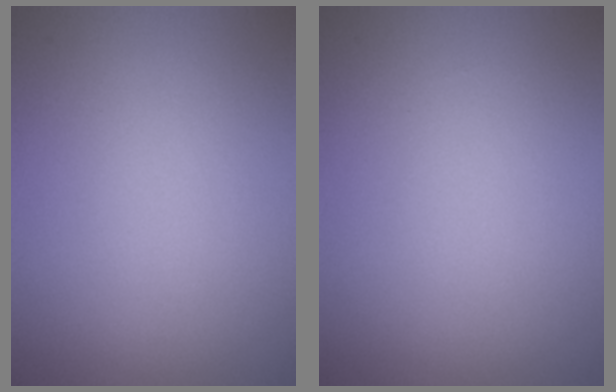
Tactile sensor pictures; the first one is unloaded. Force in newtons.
{"total": 0.0}